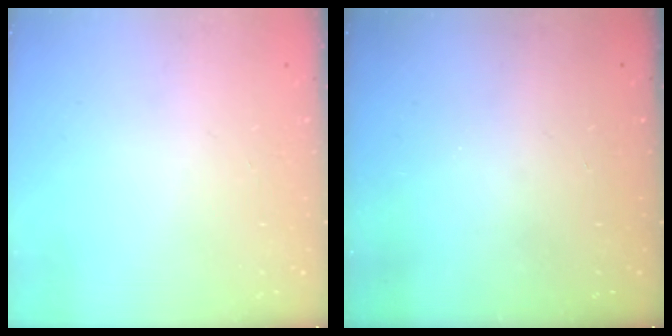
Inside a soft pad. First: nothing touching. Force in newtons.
{"total": 0.0}